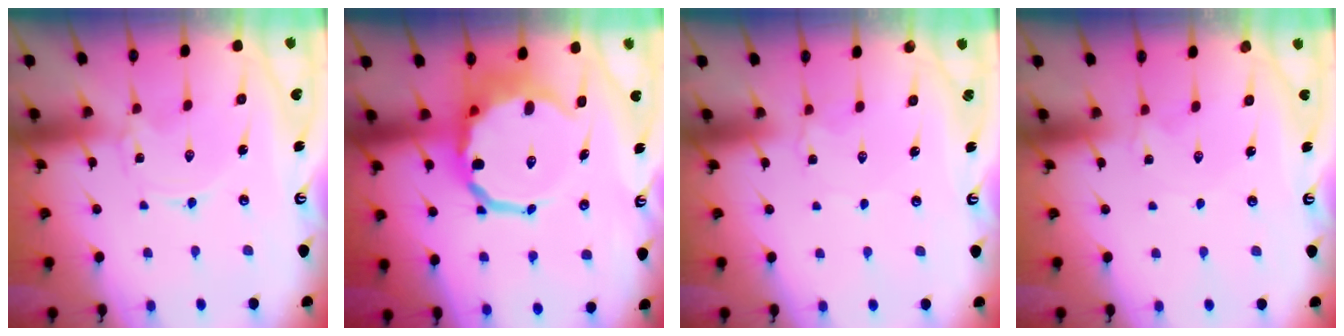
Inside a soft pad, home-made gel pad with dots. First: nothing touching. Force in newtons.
{"total": 12.5, "press": 12.2, "slide": 2.5}
{"total": 2.2, "press": 2.2, "slide": 0.3}
{"total": 1.4, "press": 1.3, "slide": 0.4}